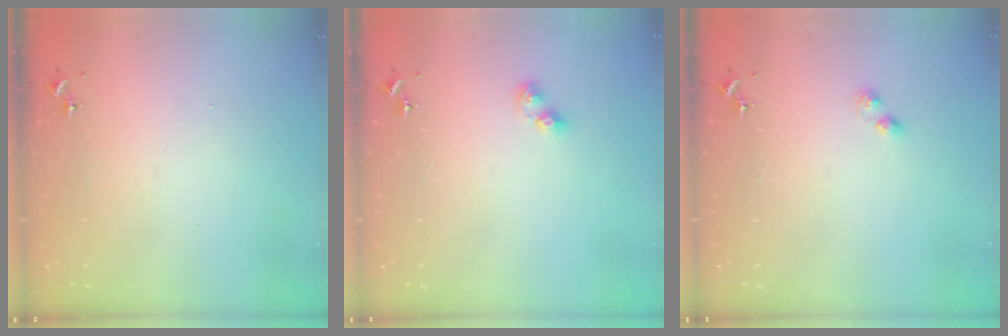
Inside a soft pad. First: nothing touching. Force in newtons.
{"total": 6.6, "press": 6.6, "slide": 0.7}
{"total": 3.4, "press": 3.3, "slide": 0.5}